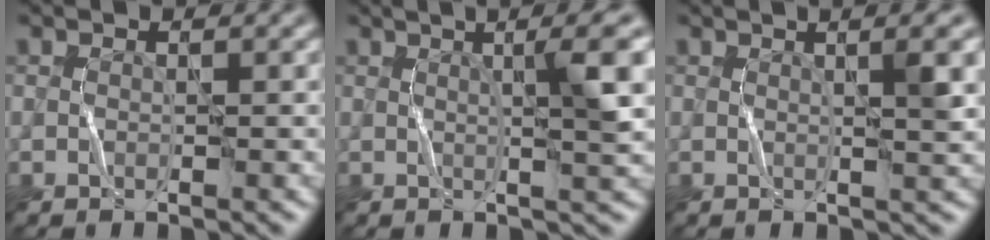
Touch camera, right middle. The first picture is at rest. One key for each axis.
{"total": 5.3, "fx": 0.9, "fy": 0.6, "fz": 5.2, "tx": -0.073, "ty": 0.012, "tz": 0.022}
{"total": 4.0, "fx": 0.5, "fy": 0.9, "fz": 3.9, "tx": -0.047, "ty": 0.011, "tz": 0.014}